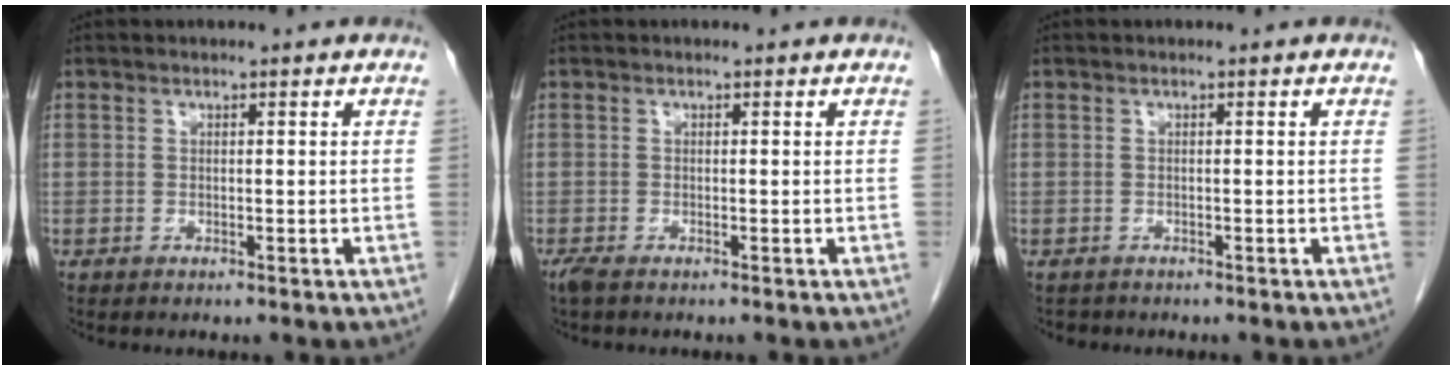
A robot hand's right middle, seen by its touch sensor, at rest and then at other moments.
{"total": 1.5, "force": [-1.1, 0.3, 0.9], "torque": [-0.026, -0.008, -0.022]}
{"total": 0.9, "force": [-0.8, 0.5, -0.1], "torque": [-0.008, 0.000, -0.014]}